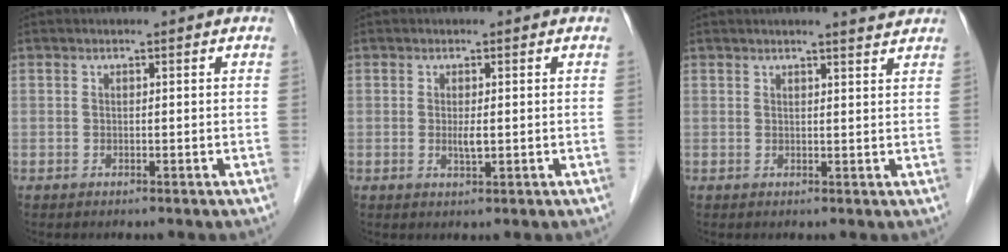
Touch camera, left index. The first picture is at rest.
{"total": 1.5, "force": [-0.2, 0.2, 1.5], "torque": [-0.032, -0.006, -0.001]}
{"total": 3.1, "force": [2.9, -0.1, 1.1], "torque": [-0.020, -0.004, 0.030]}